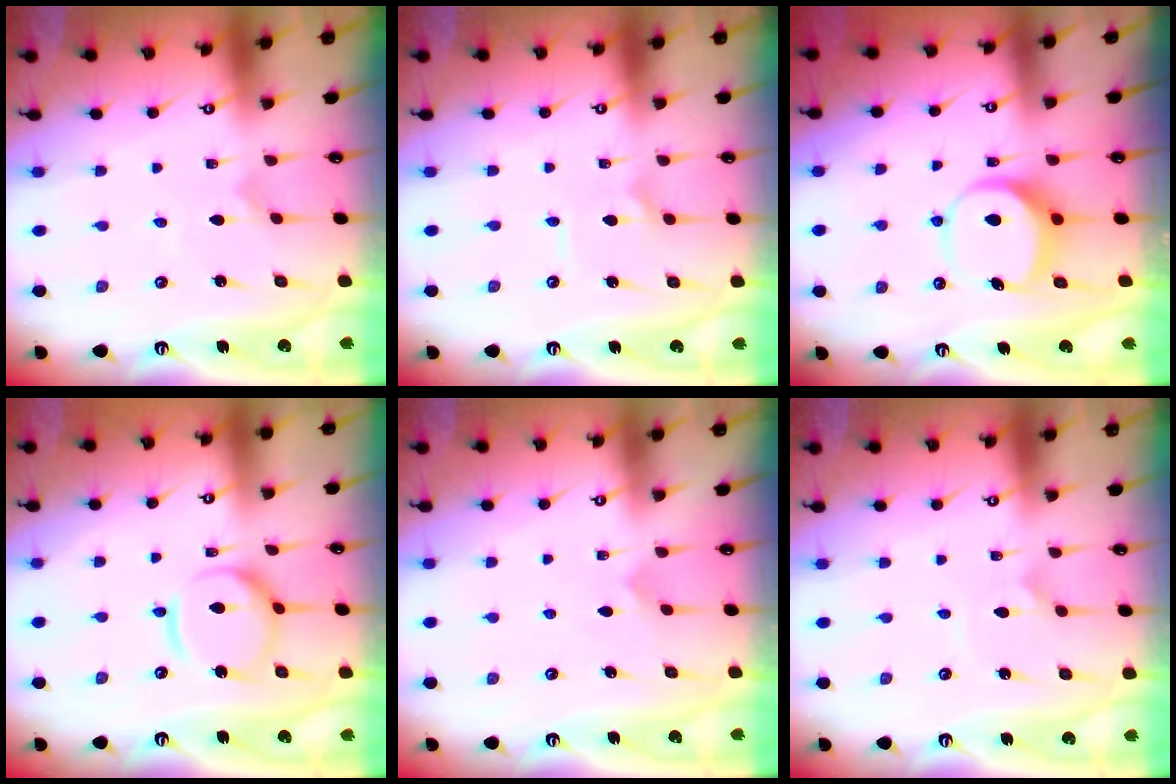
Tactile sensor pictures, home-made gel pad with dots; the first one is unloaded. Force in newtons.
{"total": 1.8, "press": 1.8, "slide": 0.1}
{"total": 9.4, "press": 9.4, "slide": 0.4}
{"total": 12.0, "press": 11.9, "slide": 1.1}
{"total": 3.6, "press": 3.5, "slide": 0.3}
{"total": 2.3, "press": 2.3, "slide": 0.0}